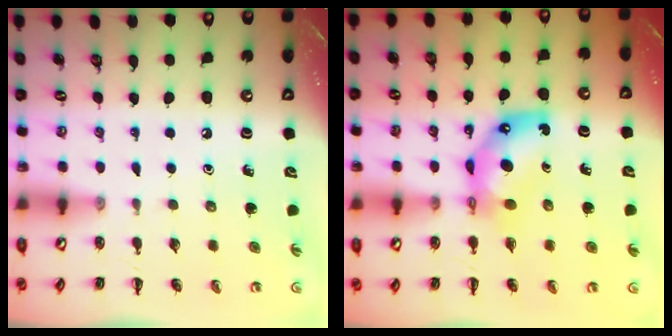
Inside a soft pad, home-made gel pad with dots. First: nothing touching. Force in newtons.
{"total": 8.1, "press": 7.8, "slide": 1.9}